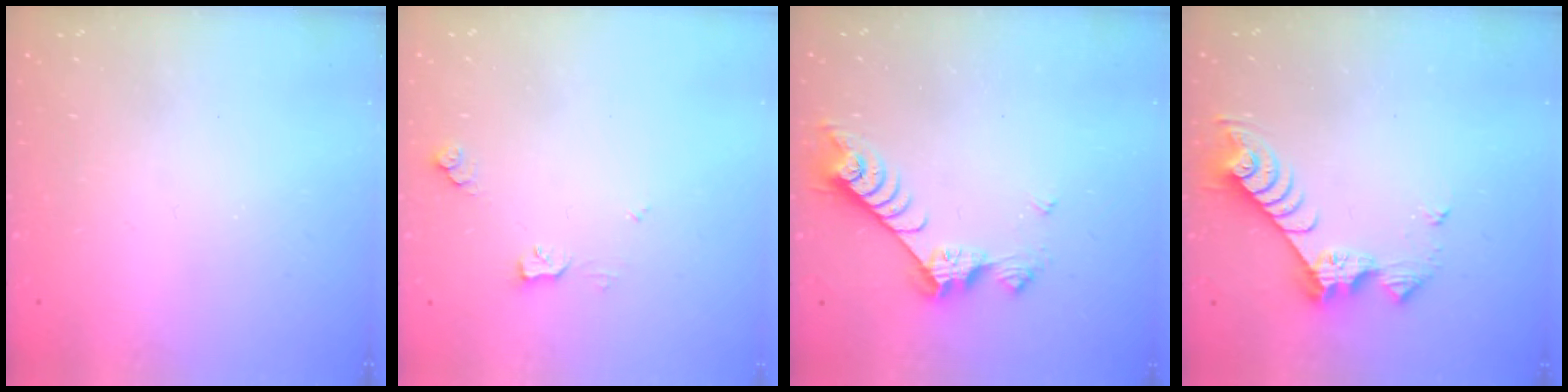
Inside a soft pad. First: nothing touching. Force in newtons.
{"total": 5.7, "press": 5.6, "slide": 0.9}
{"total": 8.4, "press": 8.3, "slide": 0.8}
{"total": 10.0, "press": 9.9, "slide": 0.5}